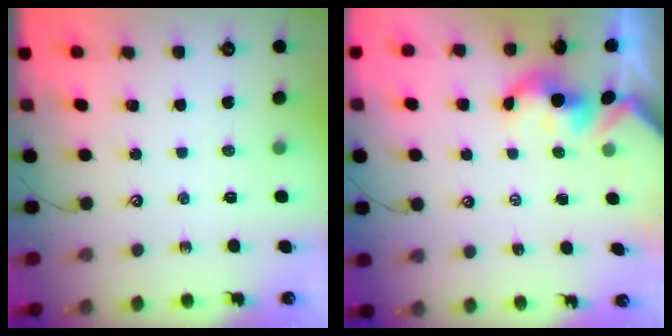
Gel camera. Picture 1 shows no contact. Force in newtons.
{"total": 1.6, "press": 1.6, "slide": 0.1}